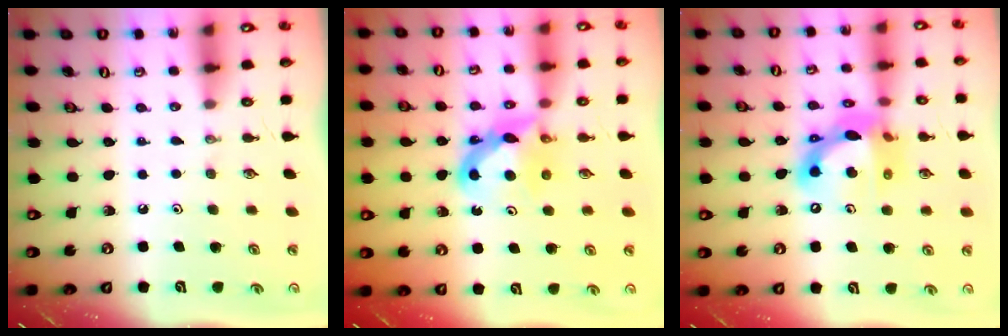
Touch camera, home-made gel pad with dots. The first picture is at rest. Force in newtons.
{"total": 7.4, "press": 7.4, "slide": 0.3}
{"total": 15.1, "press": 15.1, "slide": 0.7}